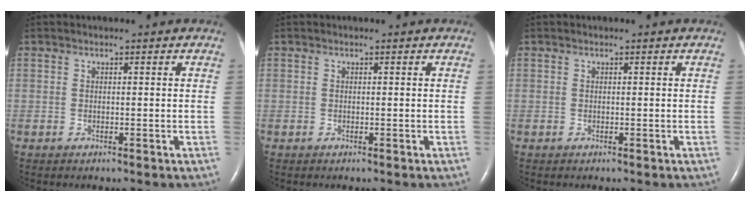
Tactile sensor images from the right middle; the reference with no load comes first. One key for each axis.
{"total": 0.0}
{"total": 0.0}